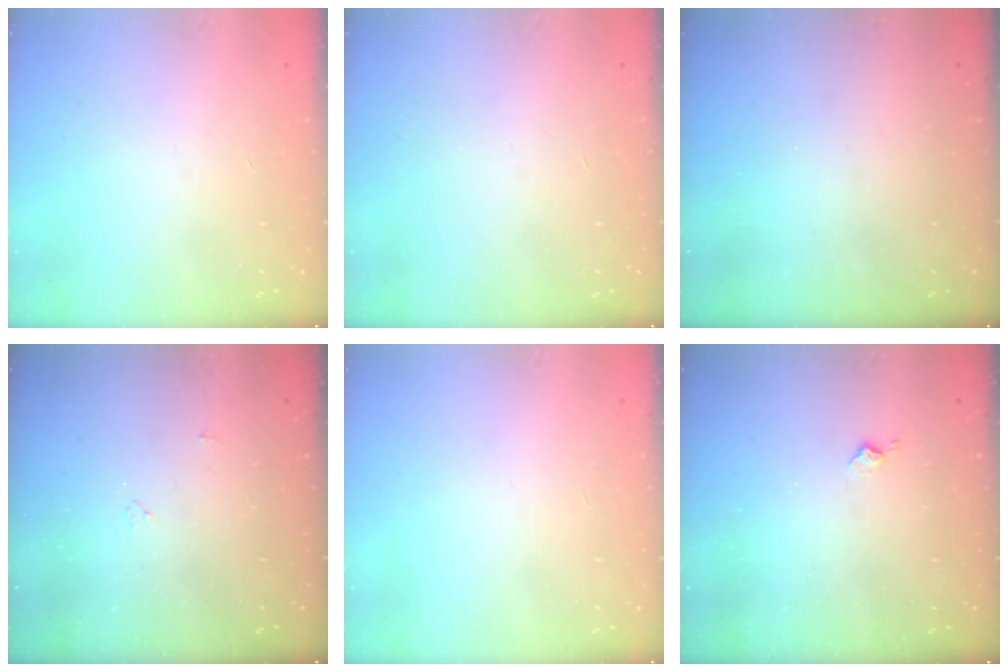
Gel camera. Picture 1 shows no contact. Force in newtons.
{"total": 0.0}
{"total": 0.0}
{"total": 2.7, "press": 2.7, "slide": 0.5}
{"total": 0.0}
{"total": 3.8, "press": 3.7, "slide": 0.7}